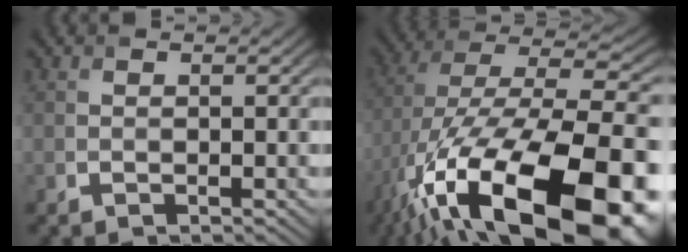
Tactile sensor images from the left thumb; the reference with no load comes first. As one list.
[{"total": 21.4, "force": [-10.9, 8.8, 16.2], "torque": [-0.280, -0.035, -0.158]}]